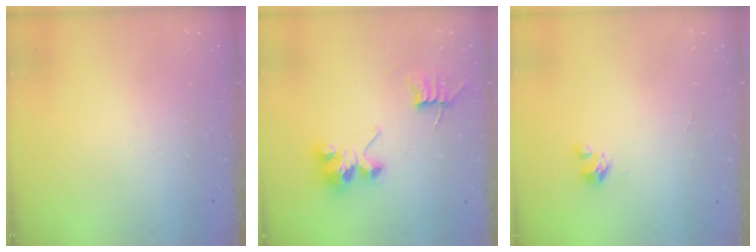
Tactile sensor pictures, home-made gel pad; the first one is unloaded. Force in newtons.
{"total": 8.3, "press": 8.3, "slide": 0.9}
{"total": 2.9, "press": 2.9, "slide": 0.2}